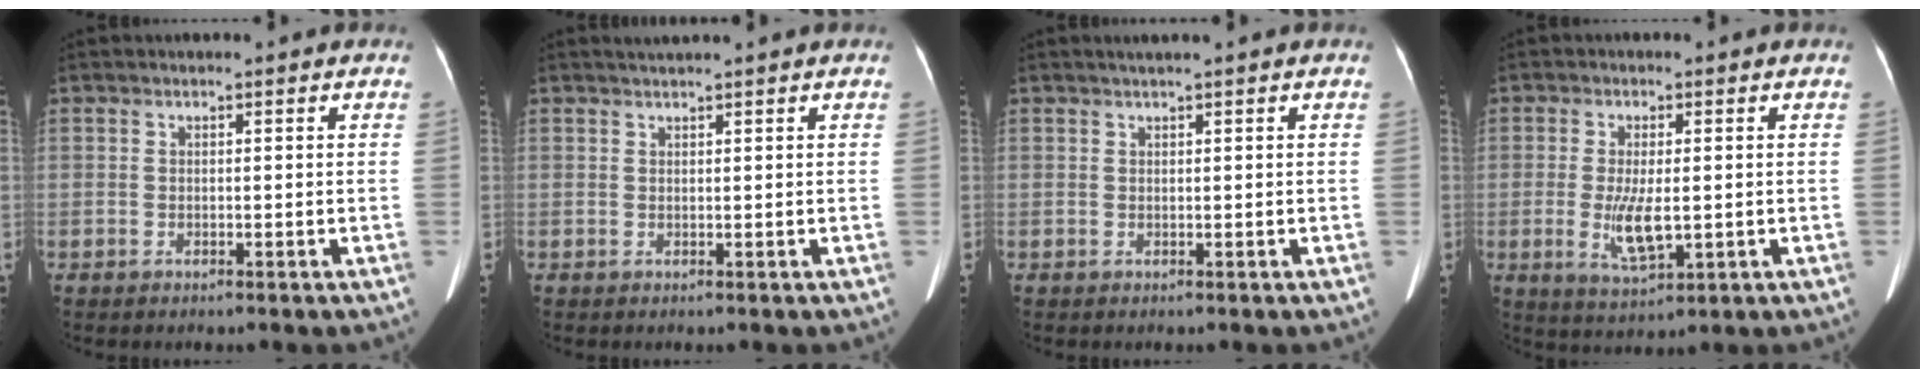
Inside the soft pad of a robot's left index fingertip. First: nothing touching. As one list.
[{"total": 1.4, "force": [1.2, -0.5, 0.5], "torque": [-0.009, 0.009, 0.029]}, {"total": 0.9, "force": [0.6, -0.2, 0.7], "torque": [-0.015, 0.006, 0.016]}, {"total": 6.1, "force": [-0.8, 2.0, 5.7], "torque": [-0.116, -0.014, -0.007]}]